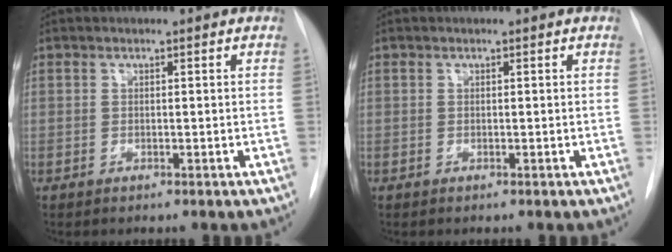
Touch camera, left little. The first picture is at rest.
{"total": 0.0}